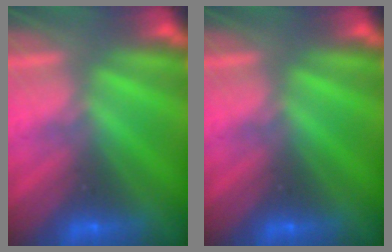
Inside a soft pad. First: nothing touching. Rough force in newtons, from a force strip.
{"total": 0.0}